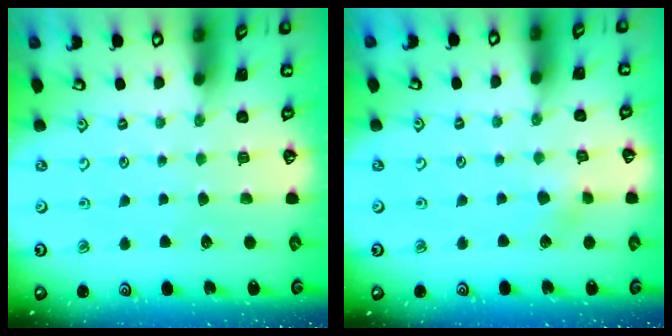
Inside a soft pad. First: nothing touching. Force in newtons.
{"total": 3.0, "press": 3.0, "slide": 0.4}